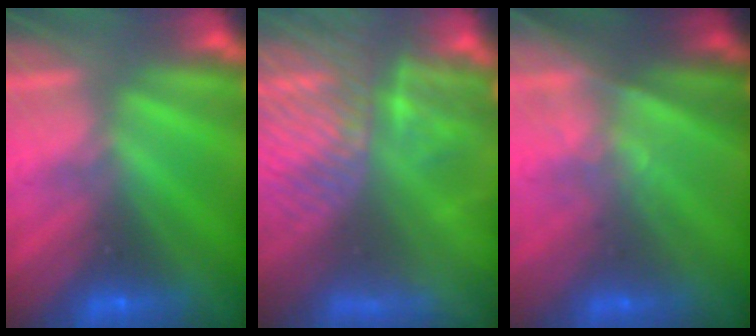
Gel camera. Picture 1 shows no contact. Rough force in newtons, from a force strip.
{"total": 6.6}
{"total": 1.4}